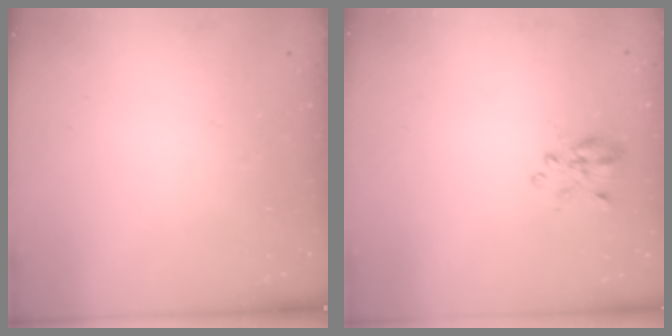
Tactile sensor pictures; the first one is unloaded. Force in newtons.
{"total": 3.5, "press": 3.3, "slide": 1.2}